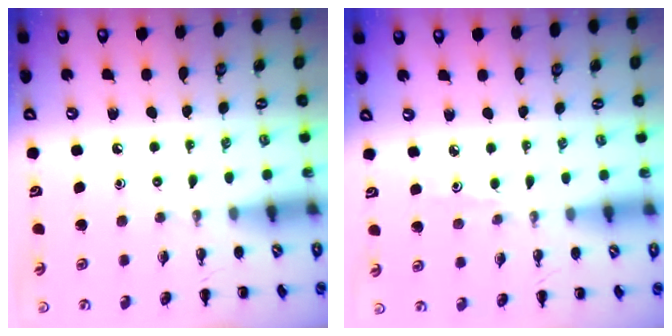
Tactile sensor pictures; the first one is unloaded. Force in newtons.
{"total": 2.5, "press": 2.4, "slide": 0.8}